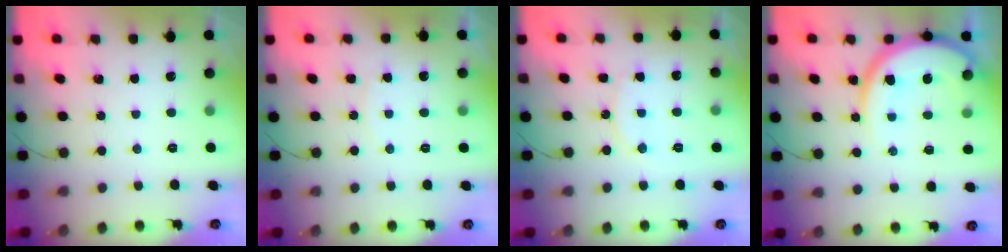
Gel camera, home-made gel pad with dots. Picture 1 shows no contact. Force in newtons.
{"total": 3.4, "press": 3.4, "slide": 0.6}
{"total": 9.9, "press": 9.9, "slide": 0.7}
{"total": 13.9, "press": 13.8, "slide": 1.5}